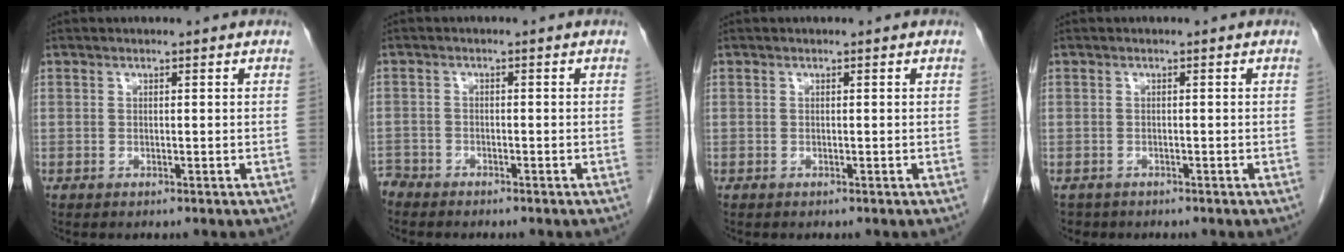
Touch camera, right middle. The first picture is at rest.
{"total": 3.2, "force": [-3.0, 1.1, 0.1], "torque": [-0.002, -0.003, -0.055]}
{"total": 0.0}
{"total": 1.9, "force": [-1.5, 1.1, 0.0], "torque": [-0.008, 0.001, -0.023]}